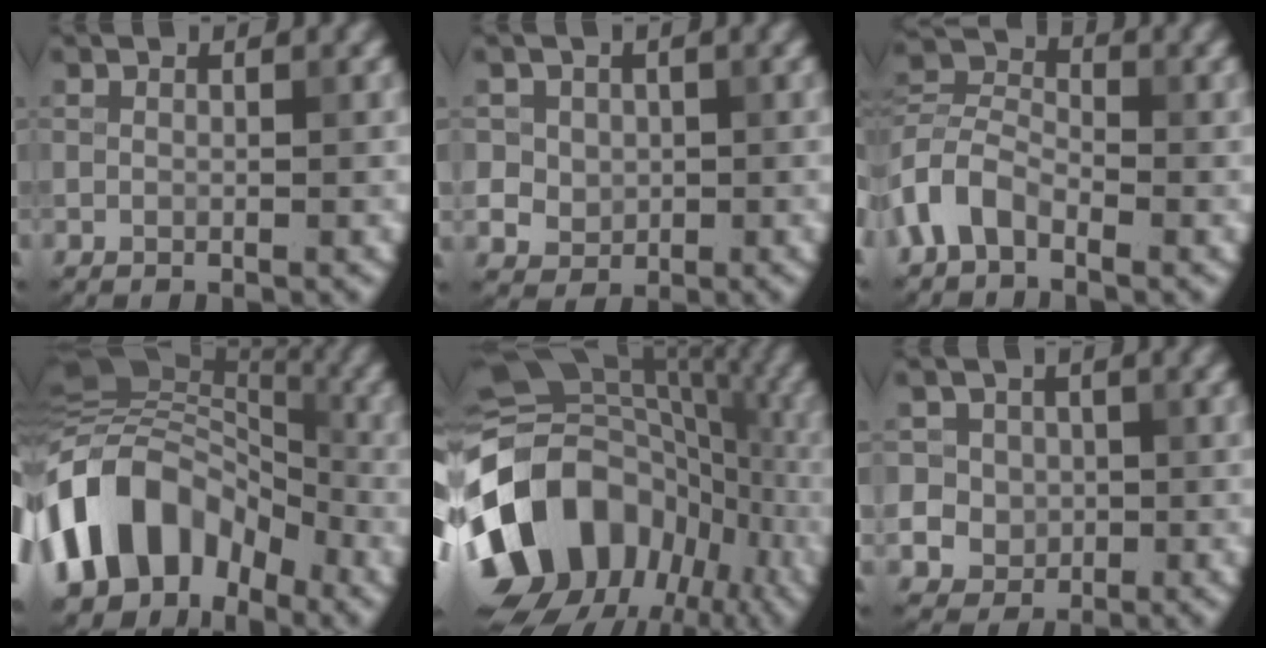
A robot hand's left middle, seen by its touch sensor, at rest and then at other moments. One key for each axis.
{"total": 4.2, "fx": 1.2, "fy": 3.7, "fz": 1.6, "tx": -0.028, "ty": 0.013, "tz": 0.018}
{"total": 4.6, "fx": -2.5, "fy": 2.8, "fz": 2.7, "tx": -0.058, "ty": 0.010, "tz": -0.066}
{"total": 11.5, "fx": -4.8, "fy": 8.0, "fz": 6.7, "tx": -0.118, "ty": 0.025, "tz": -0.114}
{"total": 15.1, "fx": -5.0, "fy": 11.4, "fz": 8.6, "tx": -0.172, "ty": -0.005, "tz": -0.090}
{"total": 6.3, "fx": 0.5, "fy": 6.0, "fz": 1.8, "tx": -0.044, "ty": 0.027, "tz": -0.003}